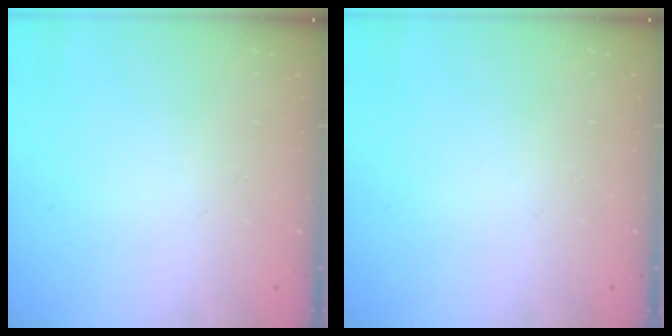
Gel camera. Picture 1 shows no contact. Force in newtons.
{"total": 0.0}